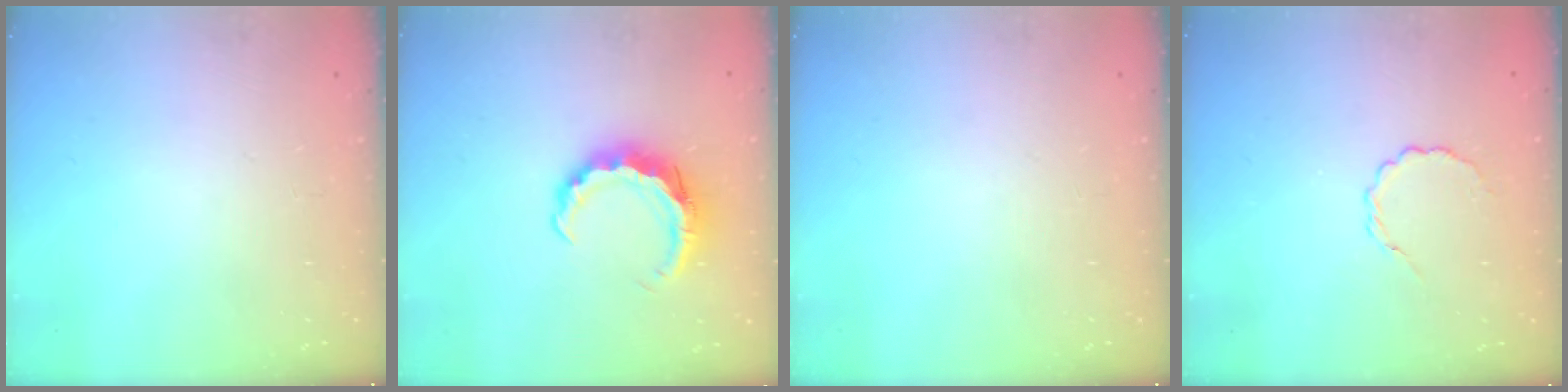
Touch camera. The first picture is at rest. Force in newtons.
{"total": 8.8, "press": 8.7, "slide": 1.3}
{"total": 0.0}
{"total": 2.4, "press": 2.2, "slide": 0.9}